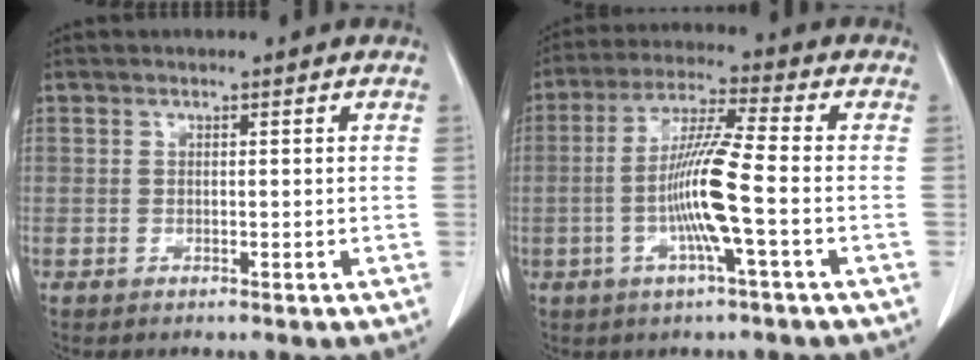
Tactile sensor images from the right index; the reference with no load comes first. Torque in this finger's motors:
{"motor_torque": [1.44, -0.27, 0.39, 0.10]}